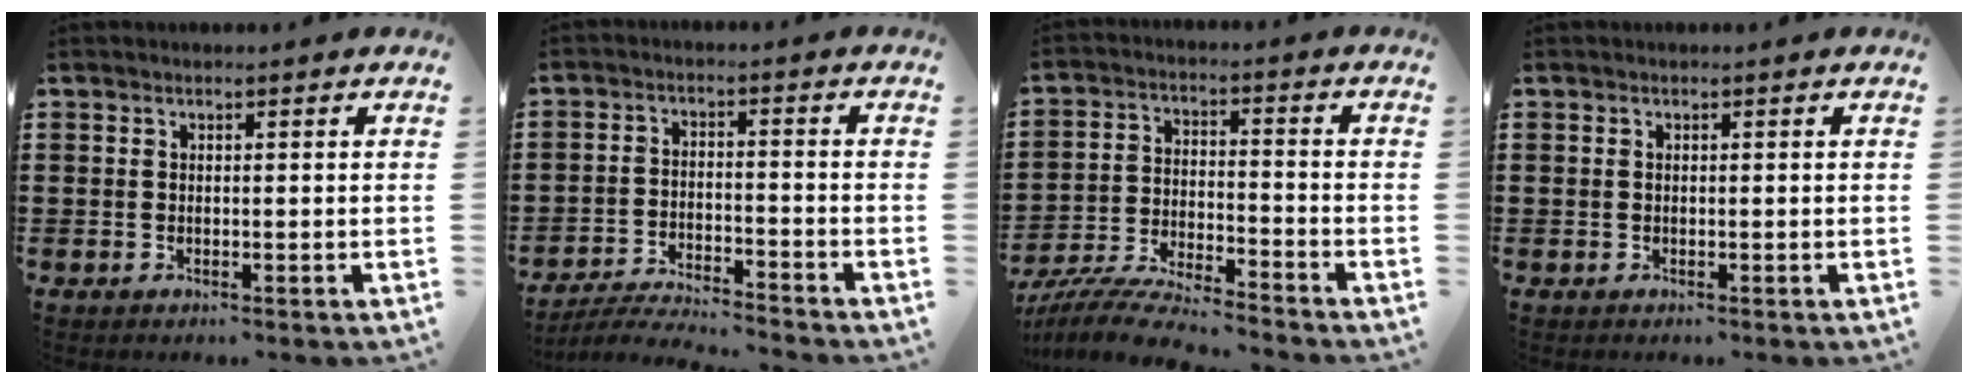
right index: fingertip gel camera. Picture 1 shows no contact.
{"total": 4.7, "force": [-4.7, -0.1, 0.8], "torque": [-0.022, -0.005, -0.097]}
{"total": 7.3, "force": [-7.0, 0.2, 2.1], "torque": [-0.052, 0.001, -0.140]}
{"total": 0.0}